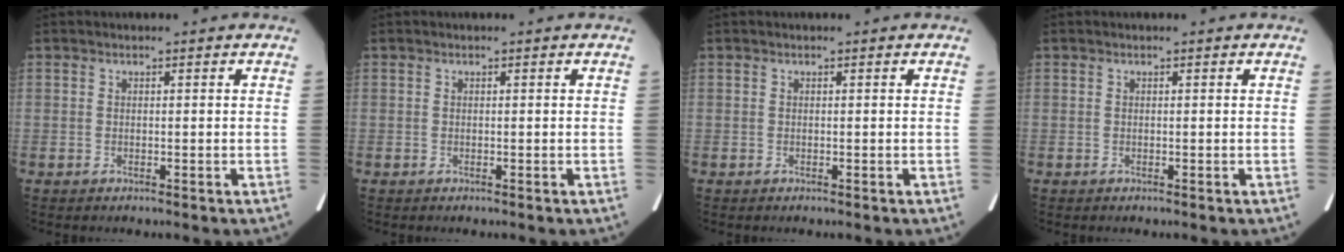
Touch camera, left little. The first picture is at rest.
{"total": 0.0}
{"total": 0.0}
{"total": 0.0}